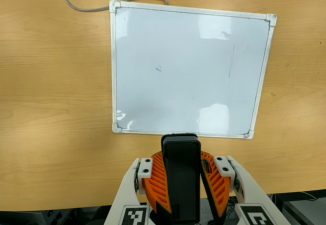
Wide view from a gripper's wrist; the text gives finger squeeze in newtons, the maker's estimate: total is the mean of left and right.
{"total": 11.2, "left": 10.2, "right": 12.2}